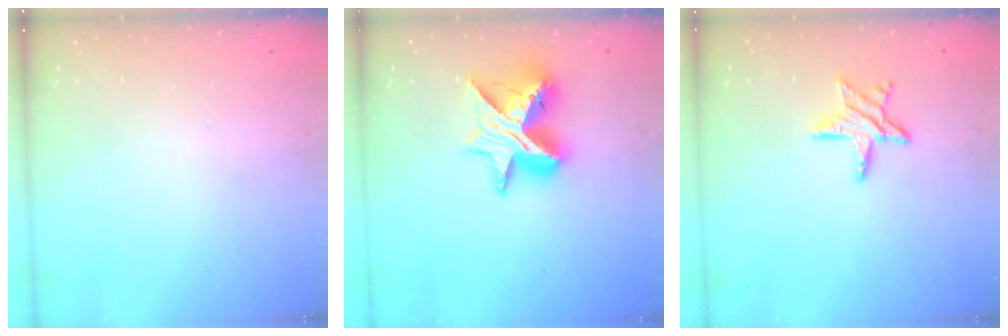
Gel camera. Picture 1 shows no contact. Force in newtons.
{"total": 14.5, "press": 14.5, "slide": 1.3}
{"total": 9.9, "press": 9.9, "slide": 0.9}